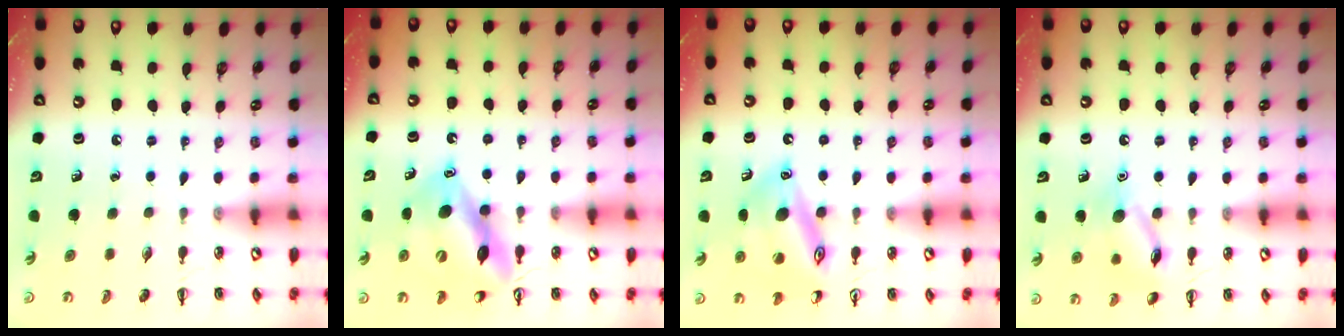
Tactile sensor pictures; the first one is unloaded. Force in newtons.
{"total": 13.1, "press": 12.6, "slide": 3.6}
{"total": 16.8, "press": 16.7, "slide": 1.8}
{"total": 11.8, "press": 11.8, "slide": 0.5}